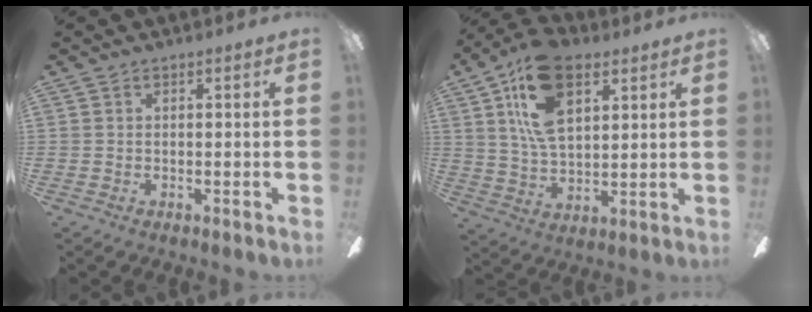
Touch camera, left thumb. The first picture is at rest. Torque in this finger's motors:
{"motor_torque": [1.32, 1.98, 0.46, -0.45, 0.13]}